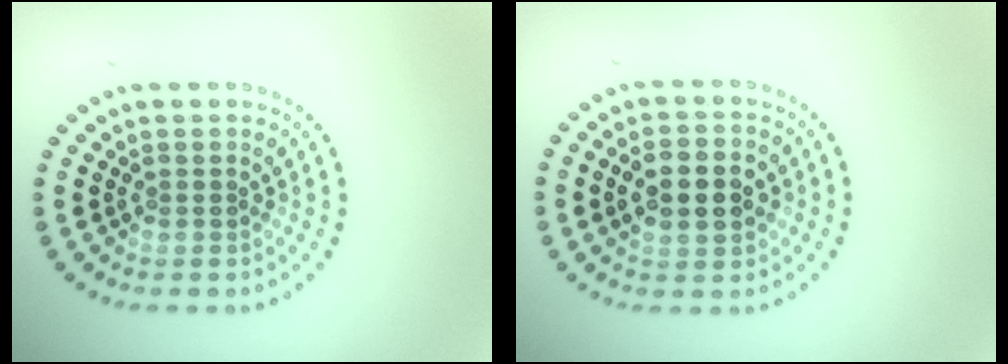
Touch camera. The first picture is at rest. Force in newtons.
{"total": 4.6, "press": 4.6, "slide": 0.2}